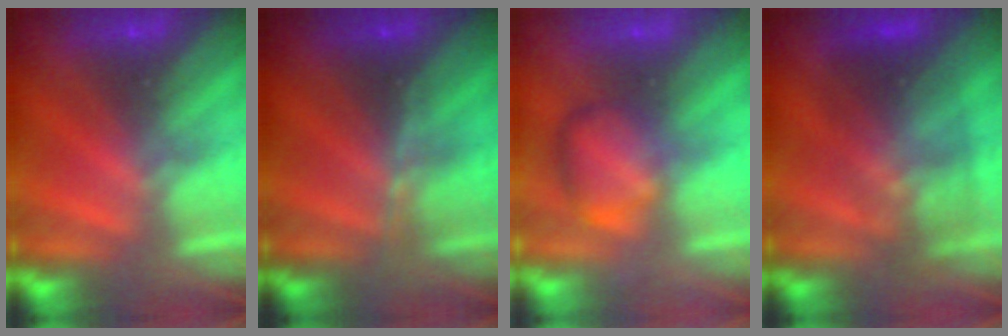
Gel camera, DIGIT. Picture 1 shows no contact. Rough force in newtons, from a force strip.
{"total": 2.9}
{"total": 2.4}
{"total": 2.9}